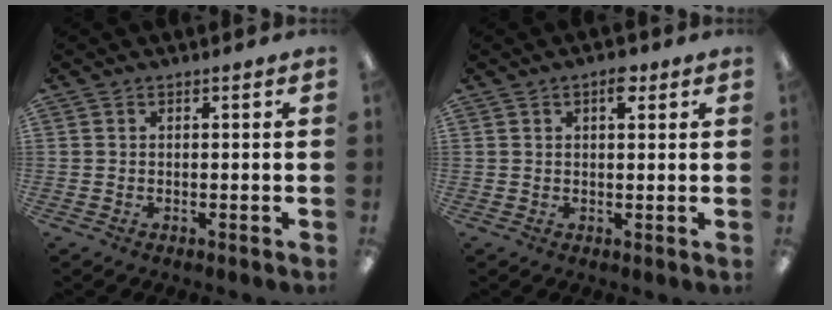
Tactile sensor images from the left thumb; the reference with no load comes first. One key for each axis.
{"total": 4.0, "fx": 2.2, "fy": 1.8, "fz": 2.8, "tx": -0.029, "ty": -0.008, "tz": 0.030}